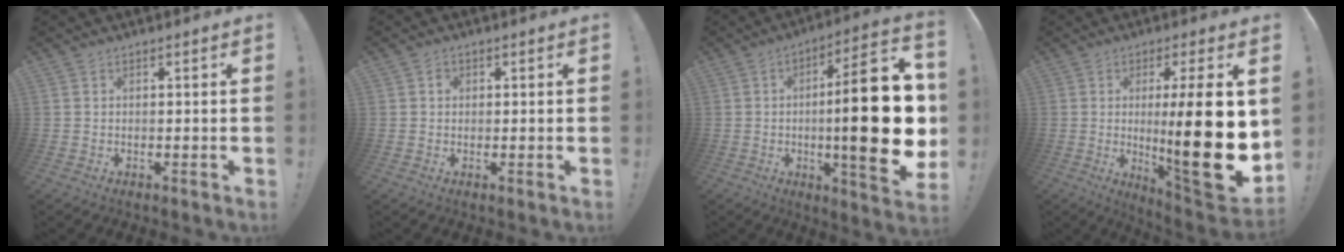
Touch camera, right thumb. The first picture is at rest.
{"total": 1.2, "force": [0.2, 1.1, 0.4], "torque": [-0.003, 0.002, 0.001]}
{"total": 26.6, "force": [-1.2, 6.5, 25.8], "torque": [-0.403, -0.003, -0.022]}
{"total": 21.7, "force": [0.1, 2.6, 21.5], "torque": [-0.345, -0.035, -0.005]}